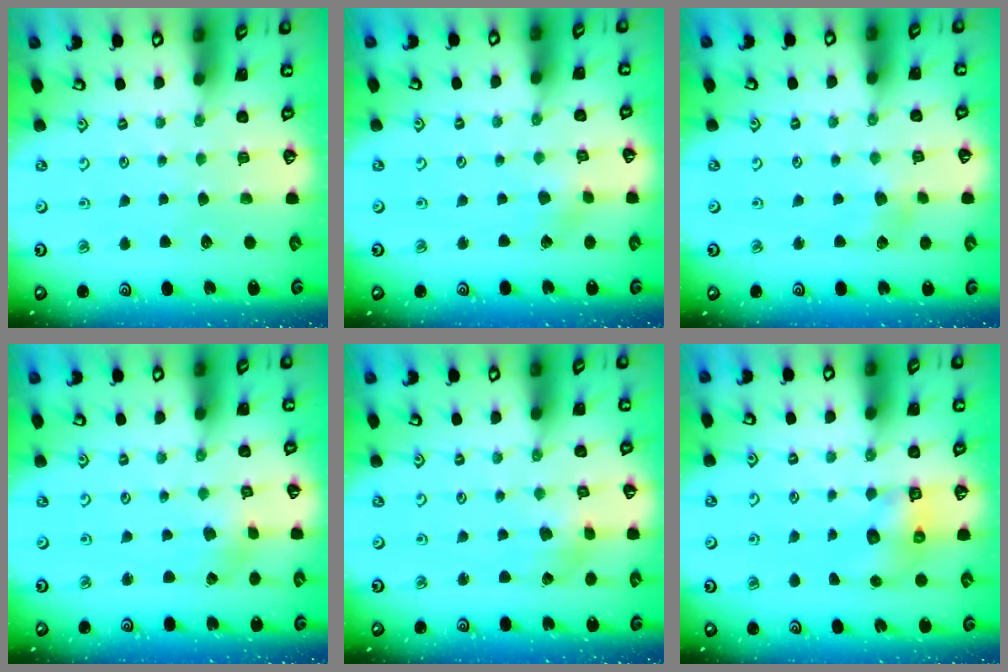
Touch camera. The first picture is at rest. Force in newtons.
{"total": 2.8, "press": 2.8, "slide": 0.1}
{"total": 4.1, "press": 4.1, "slide": 0.5}
{"total": 1.0, "press": 1.0, "slide": 0.0}
{"total": 2.5, "press": 2.4, "slide": 0.5}
{"total": 6.3, "press": 6.2, "slide": 0.9}